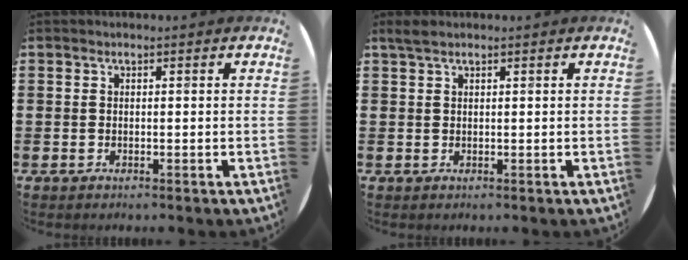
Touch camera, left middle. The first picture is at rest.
{"total": 1.4, "force": [1.1, 0.3, 0.7], "torque": [-0.014, 0.004, 0.020]}